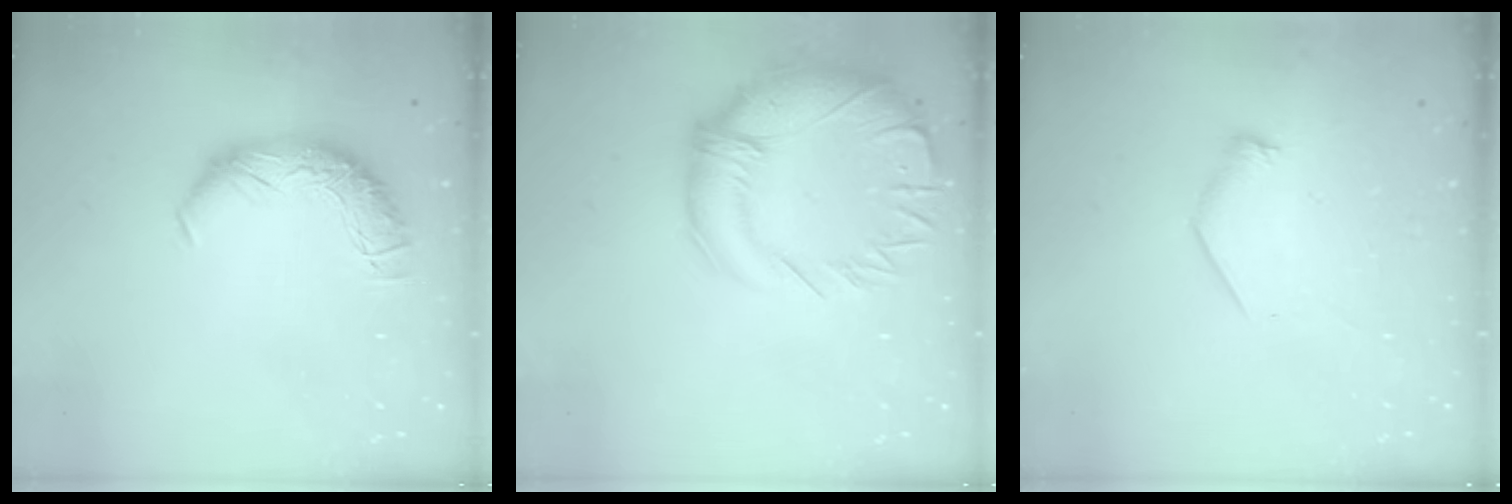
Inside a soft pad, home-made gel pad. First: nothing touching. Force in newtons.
{"total": 5.7, "press": 4.2, "slide": 3.9}
{"total": 7.1, "press": 7.0, "slide": 0.7}